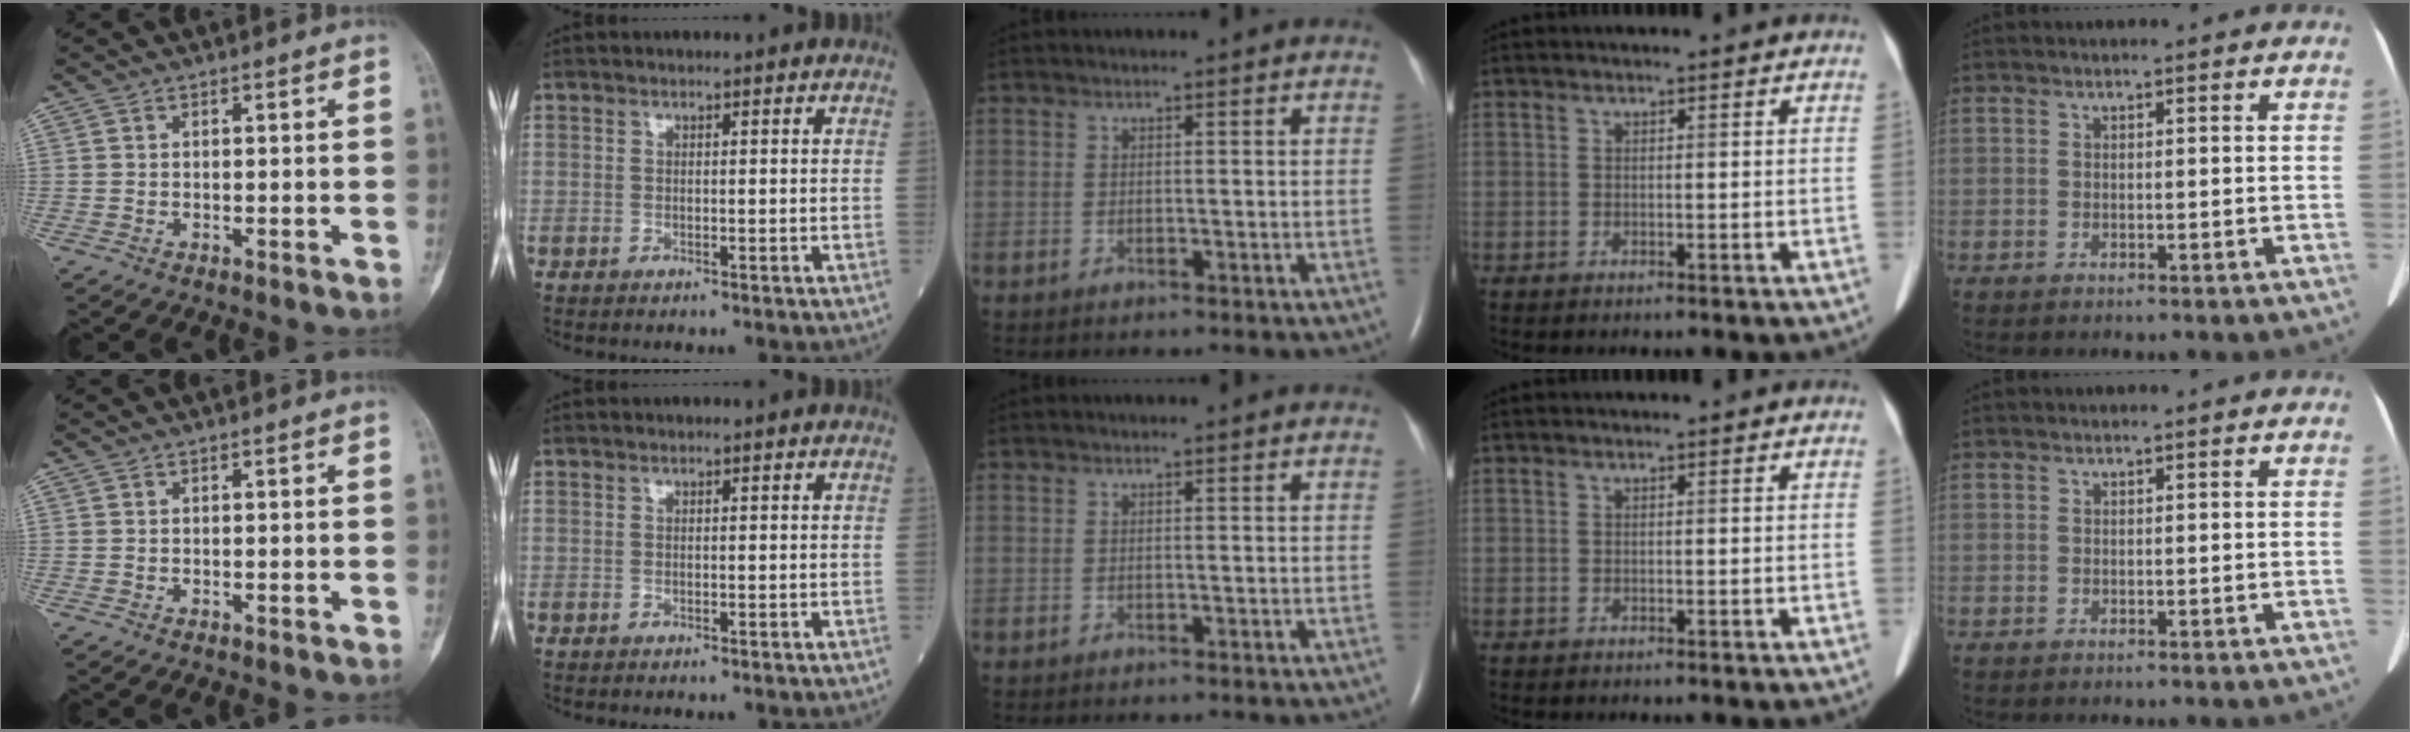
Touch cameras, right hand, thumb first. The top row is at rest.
{}